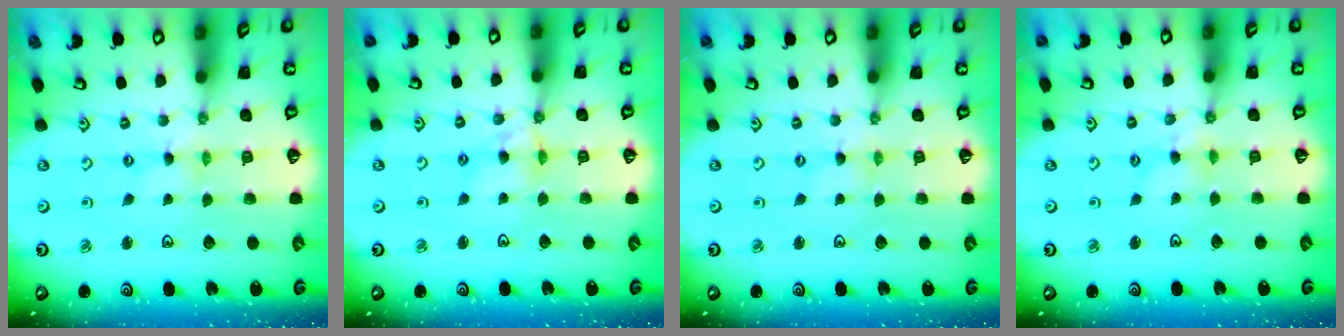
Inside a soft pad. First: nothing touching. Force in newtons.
{"total": 6.0, "press": 6.0, "slide": 0.5}
{"total": 0.0}
{"total": 3.5, "press": 3.5, "slide": 0.4}